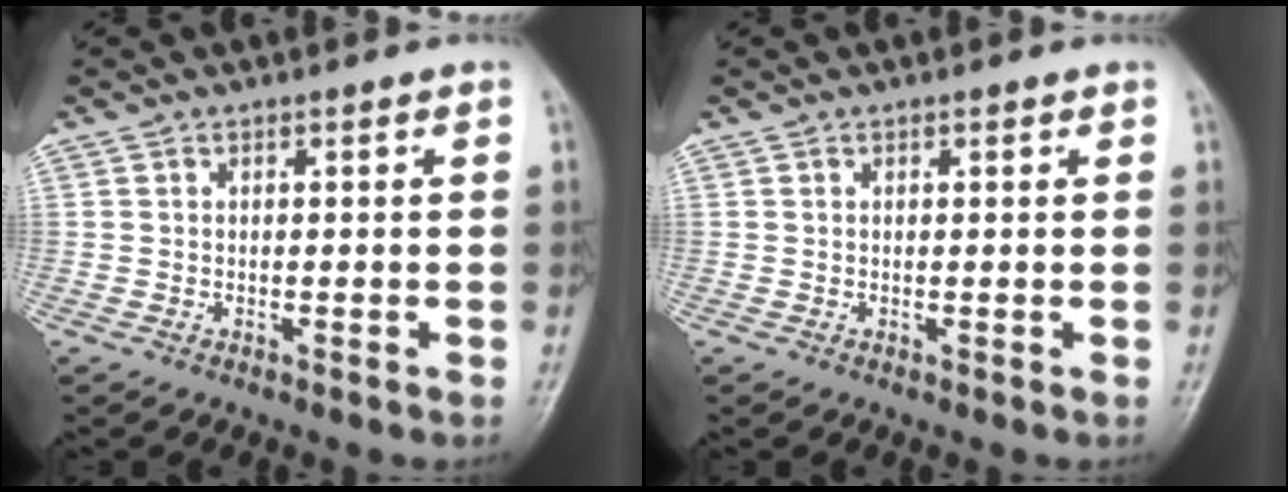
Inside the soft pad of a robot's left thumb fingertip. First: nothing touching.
{"total": 0.5, "force": [0.3, 0.3, 0.3], "torque": [-0.005, -0.002, 0.003]}